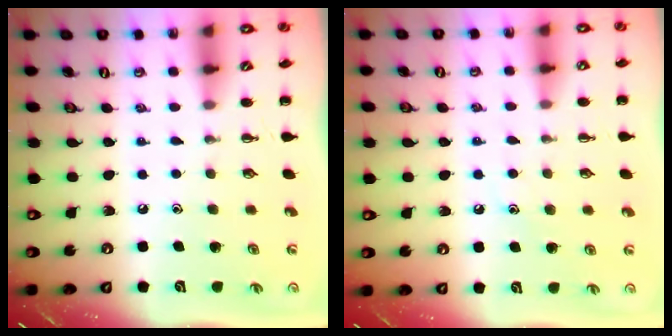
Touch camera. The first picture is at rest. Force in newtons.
{"total": 7.3, "press": 7.2, "slide": 1.6}